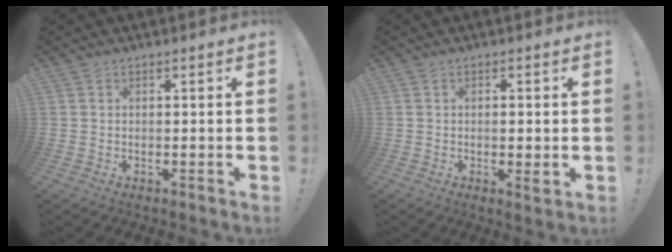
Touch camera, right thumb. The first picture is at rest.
{"total": 2.2, "force": [-0.1, 0.4, 2.2], "torque": [-0.027, -0.003, -0.004]}